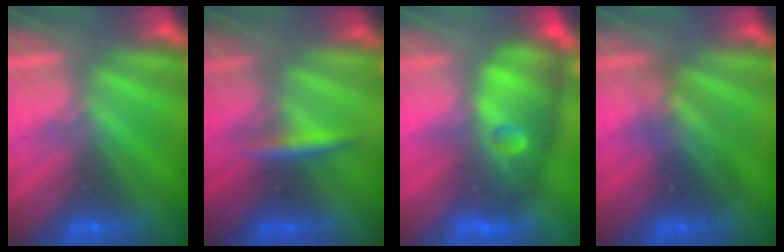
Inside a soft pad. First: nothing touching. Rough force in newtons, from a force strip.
{"total": 2.5}
{"total": 11.8}
{"total": 2.9}